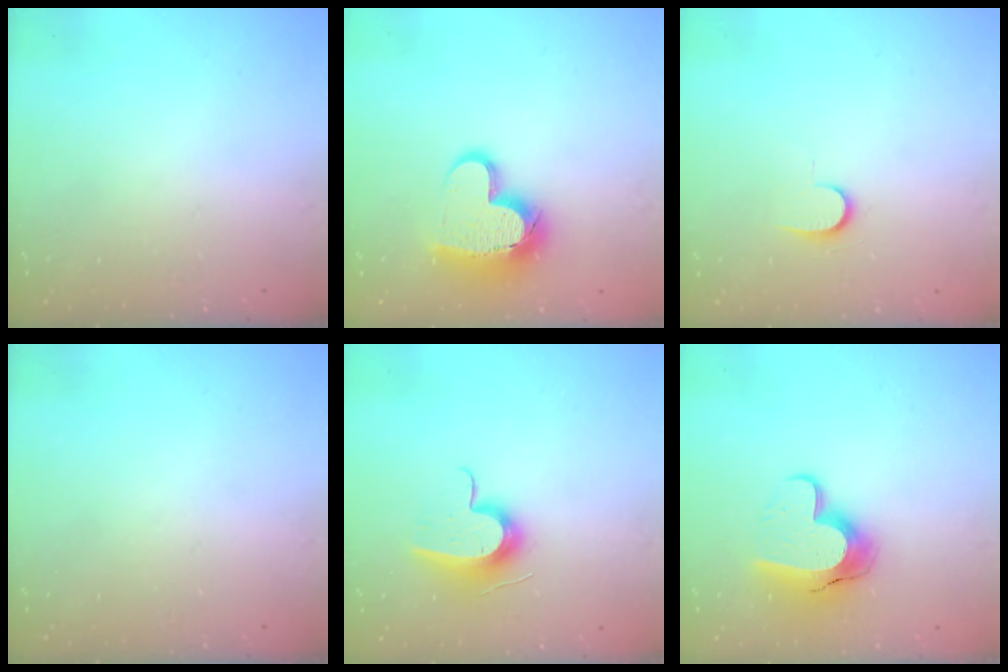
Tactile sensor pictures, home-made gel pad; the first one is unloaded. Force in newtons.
{"total": 15.0, "press": 14.9, "slide": 1.2}
{"total": 6.9, "press": 6.9, "slide": 0.8}
{"total": 0.0}
{"total": 12.4, "press": 12.4, "slide": 0.4}
{"total": 13.7, "press": 13.6, "slide": 1.0}